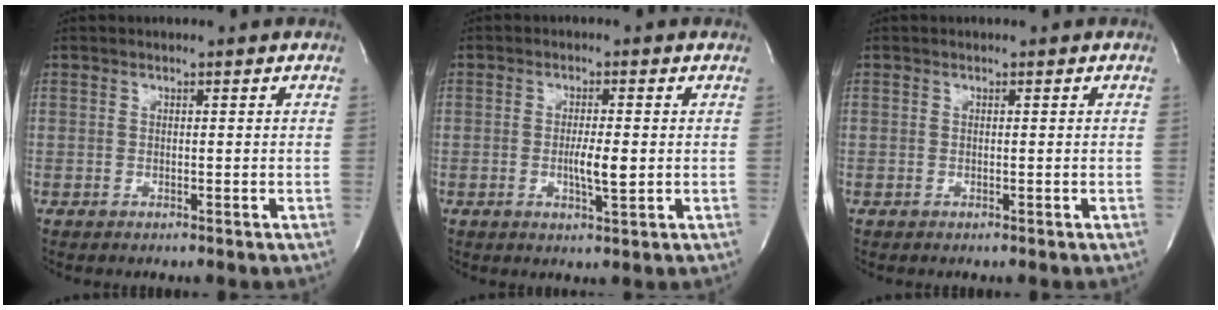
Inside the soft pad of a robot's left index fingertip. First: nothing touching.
{"total": 3.7, "force": [-0.6, 0.5, 3.6], "torque": [-0.065, -0.007, -0.010]}
{"total": 0.0}